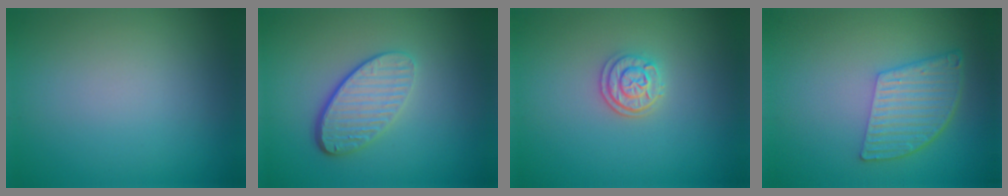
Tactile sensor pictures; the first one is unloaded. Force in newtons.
{"total": 4.5, "press": 3.2, "slide": 3.1}
{"total": 2.4, "press": 2.1, "slide": 1.1}
{"total": 5.4, "press": 3.9, "slide": 3.7}